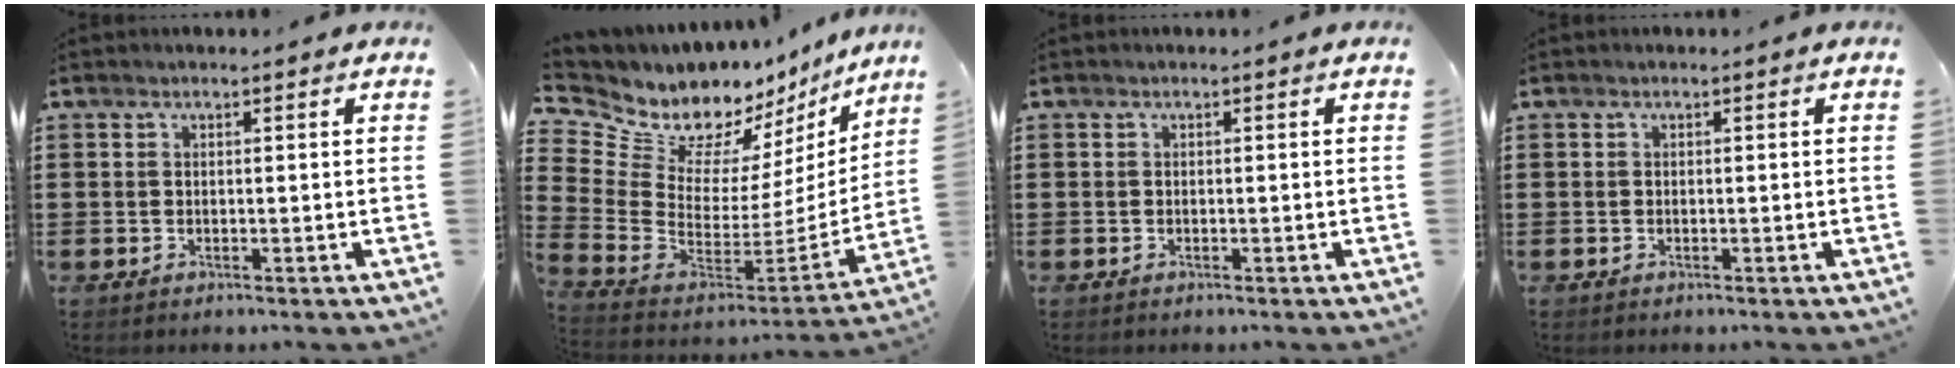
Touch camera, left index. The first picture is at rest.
{"total": 9.1, "force": [7.5, 4.5, 2.6], "torque": [-0.089, -0.071, 0.133]}
{"total": 0.0}
{"total": 0.0}